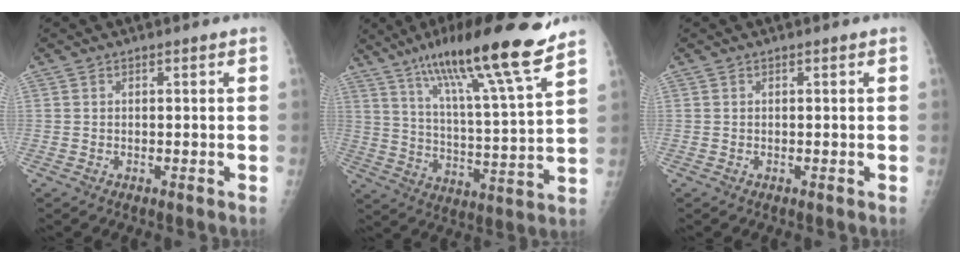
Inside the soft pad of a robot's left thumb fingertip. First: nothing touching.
{"total": 20.9, "force": [14.6, 1.5, 14.8], "torque": [-0.220, -0.056, 0.241]}
{"total": 0.0}